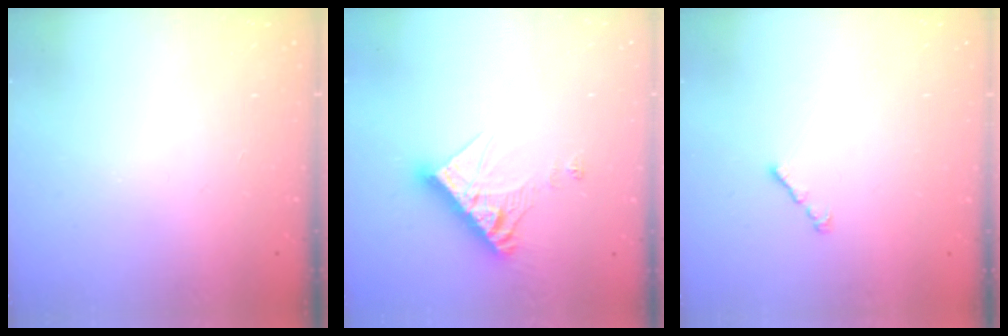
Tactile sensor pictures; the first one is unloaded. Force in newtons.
{"total": 11.6, "press": 11.5, "slide": 1.1}
{"total": 1.0, "press": 0.9, "slide": 0.5}